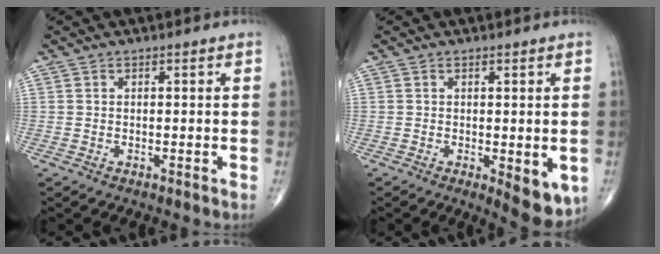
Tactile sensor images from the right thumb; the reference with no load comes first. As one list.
[{"total": 7.0, "force": [-1.7, 2.6, 6.3], "torque": [-0.070, -0.017, -0.017]}]